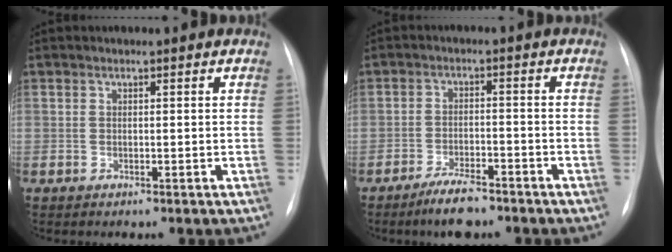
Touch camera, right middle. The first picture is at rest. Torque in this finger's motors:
{"motor_torque": [0.25, -0.40, 0.18, 0.08]}